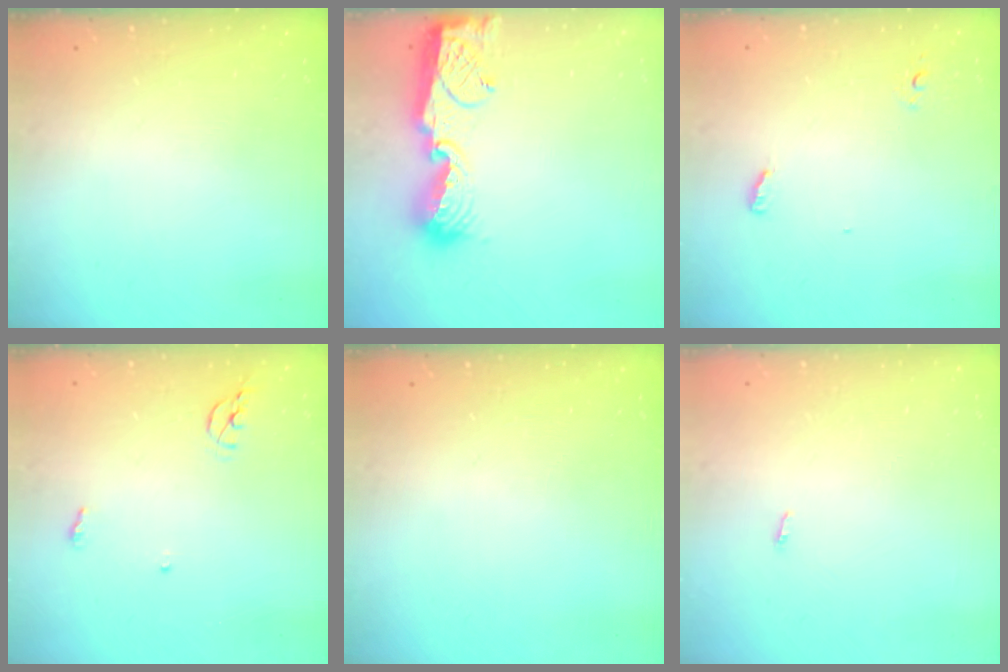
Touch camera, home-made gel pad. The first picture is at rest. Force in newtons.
{"total": 11.0, "press": 11.0, "slide": 0.6}
{"total": 4.2, "press": 4.0, "slide": 1.3}
{"total": 7.2, "press": 5.3, "slide": 4.9}
{"total": 0.0}
{"total": 2.8, "press": 1.8, "slide": 2.2}